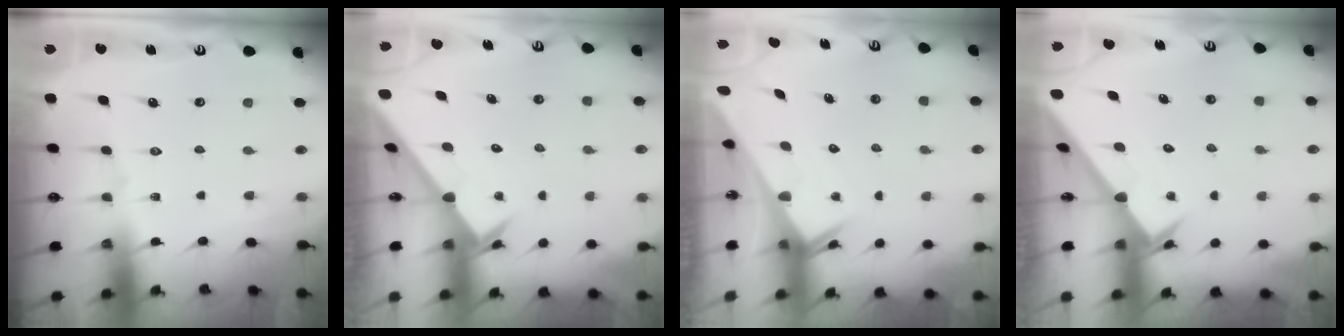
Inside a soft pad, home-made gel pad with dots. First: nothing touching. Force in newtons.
{"total": 2.6, "press": 2.6, "slide": 0.2}
{"total": 2.4, "press": 2.4, "slide": 0.2}
{"total": 2.5, "press": 2.5, "slide": 0.2}